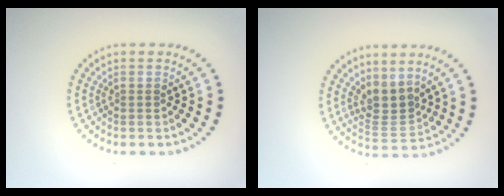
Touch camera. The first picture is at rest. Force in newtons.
{"total": 2.8, "press": 2.1, "slide": 1.8}